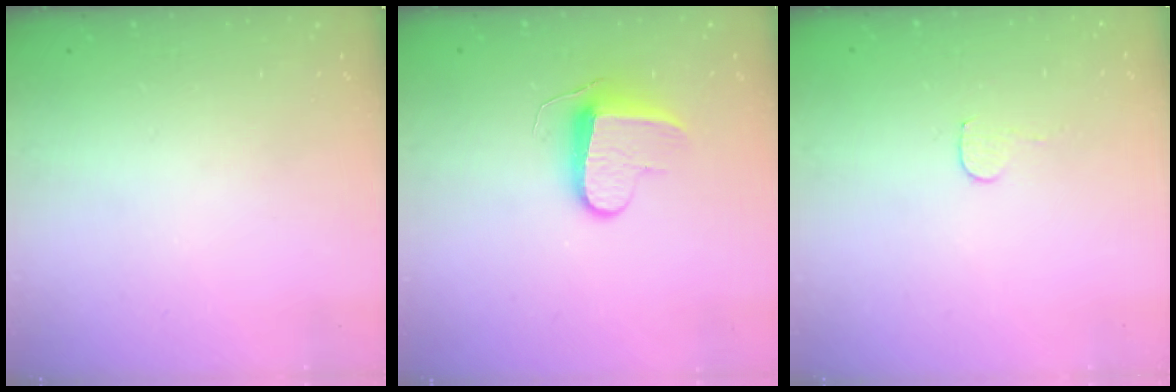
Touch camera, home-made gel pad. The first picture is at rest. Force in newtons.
{"total": 9.0, "press": 9.0, "slide": 0.5}
{"total": 4.1, "press": 4.1, "slide": 0.3}